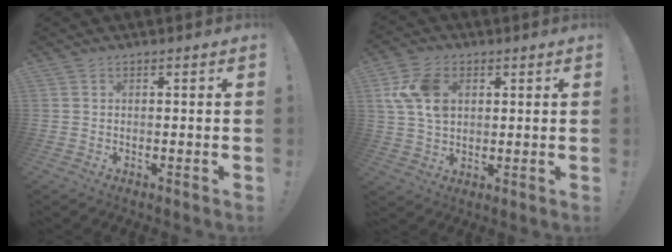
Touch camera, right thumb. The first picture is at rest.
{"total": 12.0, "force": [3.5, 8.5, 7.6], "torque": [-0.137, 0.002, 0.068]}